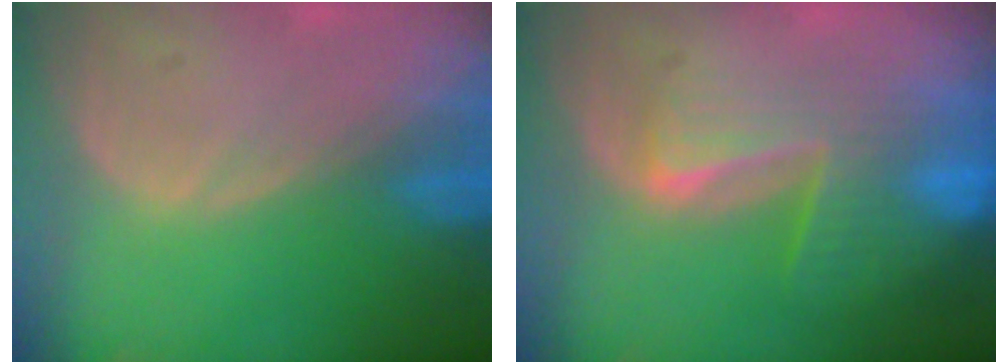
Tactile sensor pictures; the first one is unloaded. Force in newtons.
{"total": 6.9, "press": 6.7, "slide": 1.8}